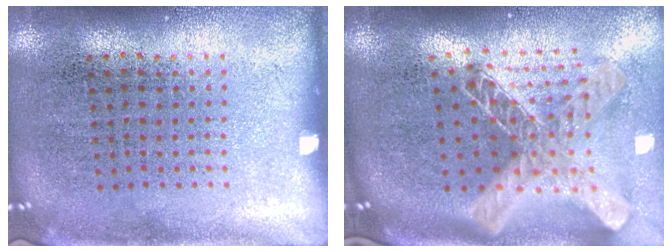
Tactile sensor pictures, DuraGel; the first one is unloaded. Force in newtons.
{"total": 2.5, "press": 1.8, "slide": 1.8}